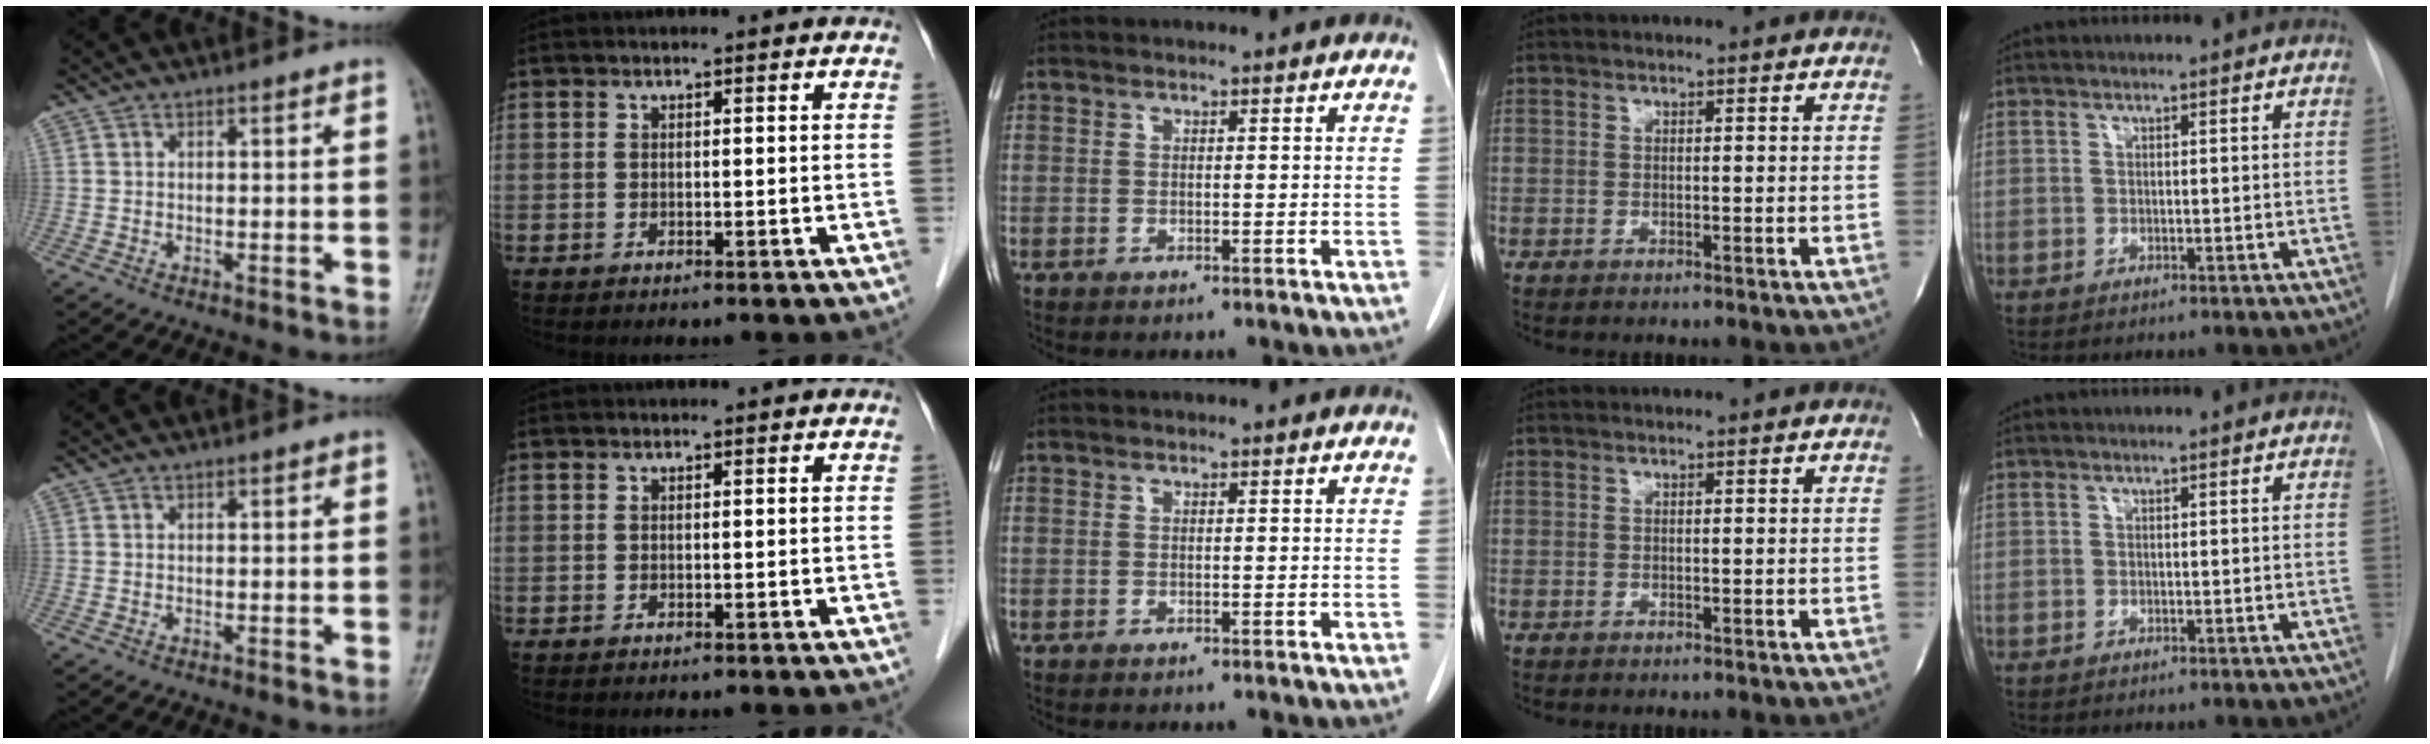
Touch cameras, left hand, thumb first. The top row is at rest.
{}